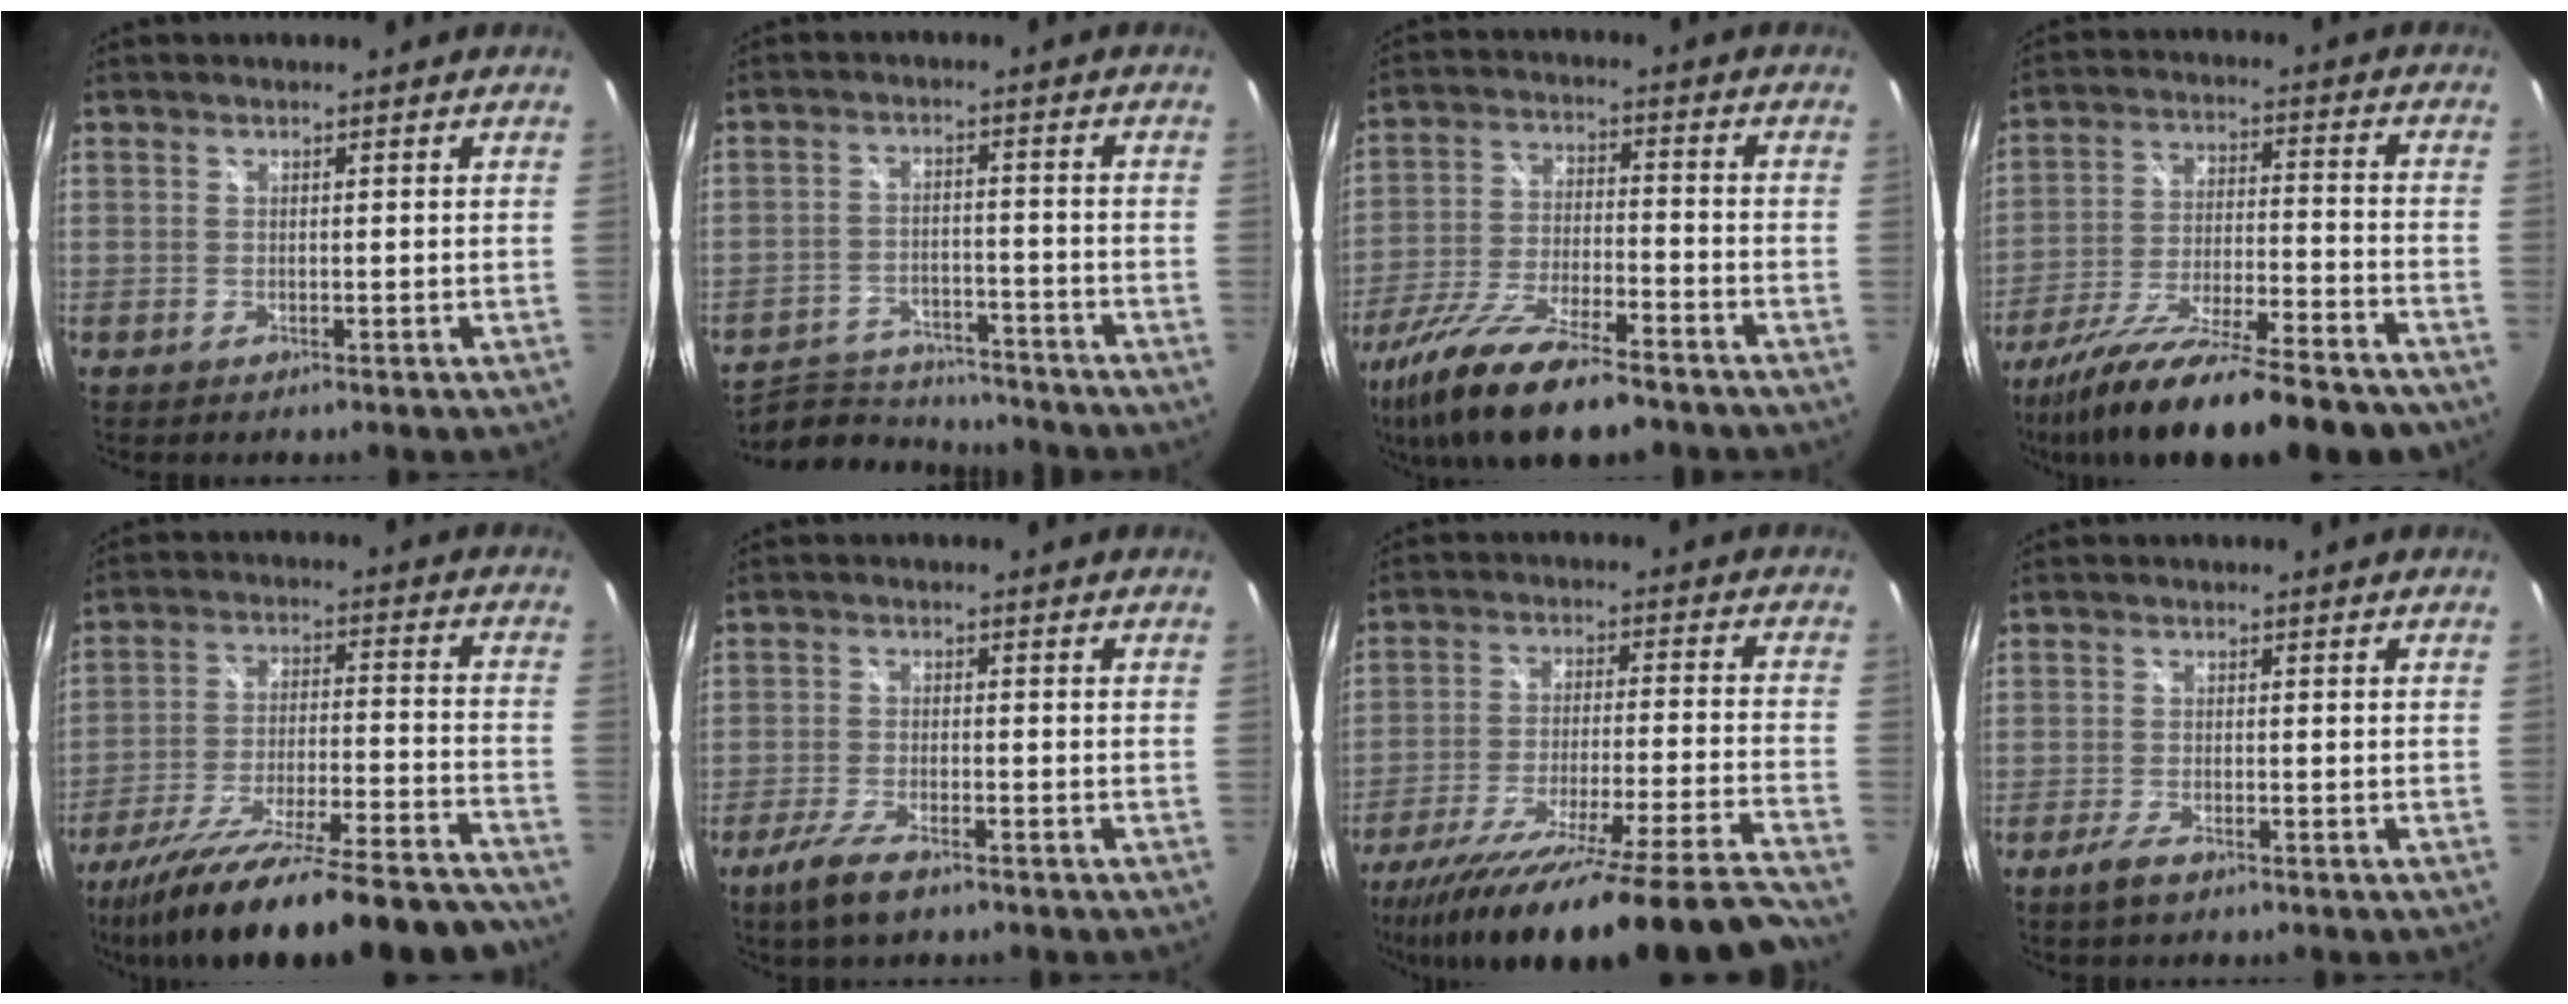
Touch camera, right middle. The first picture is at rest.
{"total": 14.5, "force": [-13.2, 4.1, 4.3], "torque": [-0.109, 0.003, -0.200]}
{"total": 19.0, "force": [-14.2, 4.6, 11.7], "torque": [-0.239, -0.050, -0.251]}
{"total": 23.2, "force": [-18.8, 3.3, 13.1], "torque": [-0.237, -0.061, -0.296]}
{"total": 29.5, "force": [-25.9, 2.7, 13.9], "torque": [-0.235, -0.076, -0.380]}
{"total": 6.8, "force": [-4.8, 1.9, 4.5], "torque": [-0.114, -0.017, -0.092]}
{"total": 32.8, "force": [-29.3, -2.0, 14.6], "torque": [-0.217, -0.103, -0.445]}
{"total": 3.4, "force": [-2.5, 0.9, 2.2], "torque": [-0.058, -0.007, -0.048]}